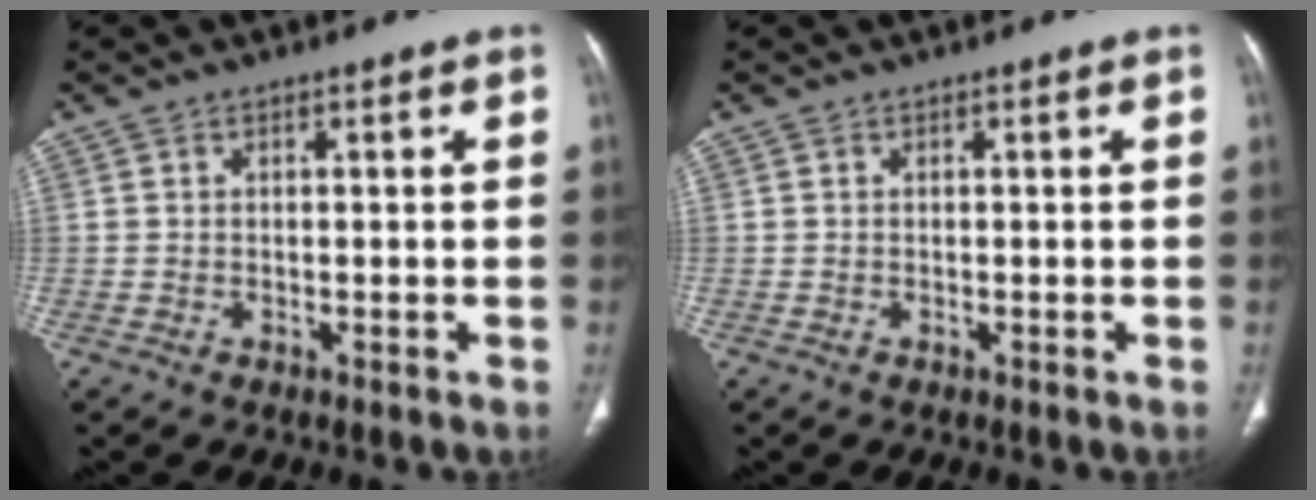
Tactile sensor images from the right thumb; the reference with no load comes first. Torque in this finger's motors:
{"motor_torque": [-0.02, -0.10, 0.27, 0.22, -0.01]}